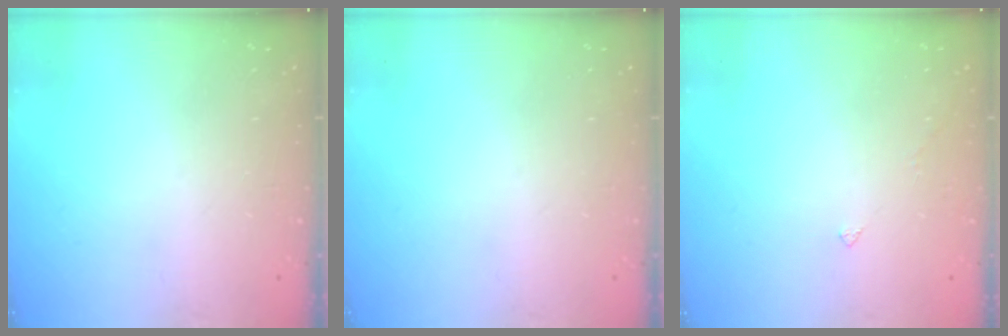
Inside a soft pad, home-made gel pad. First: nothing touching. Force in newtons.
{"total": 0.0}
{"total": 1.9, "press": 1.8, "slide": 0.4}